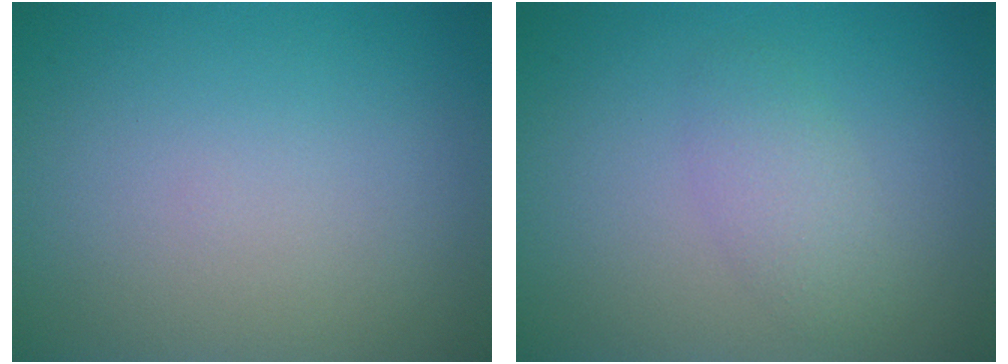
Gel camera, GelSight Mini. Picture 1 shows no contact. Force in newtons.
{"total": 2.1, "press": 2.1, "slide": 0.0}